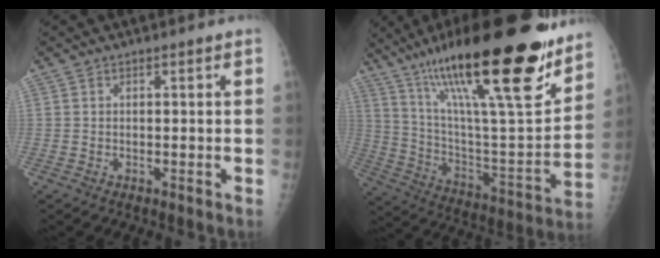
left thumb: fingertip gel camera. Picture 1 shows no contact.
{"total": 32.4, "force": [21.0, 6.9, 23.7], "torque": [-0.363, -0.061, 0.350]}